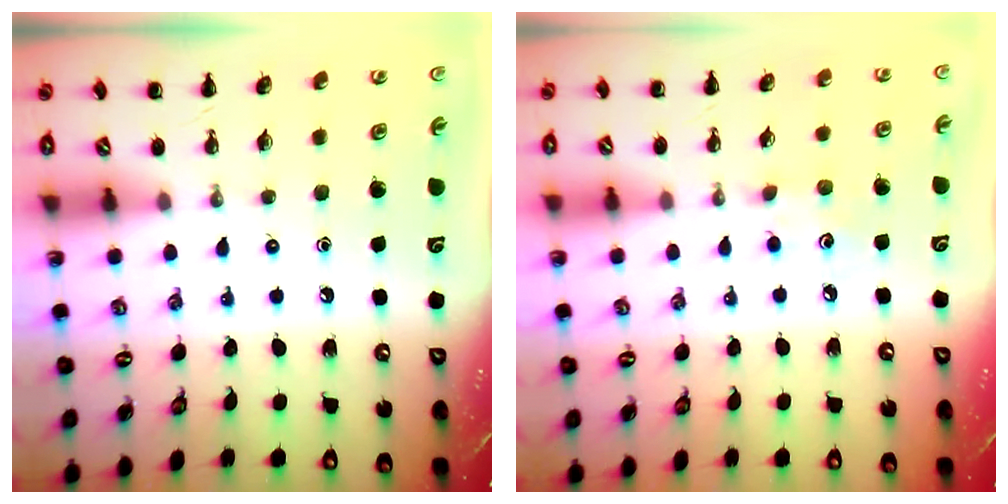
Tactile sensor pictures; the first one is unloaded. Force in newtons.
{"total": 7.1, "press": 6.9, "slide": 1.6}